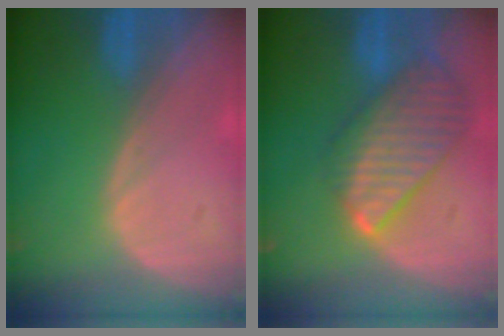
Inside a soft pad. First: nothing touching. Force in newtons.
{"total": 9.8, "press": 8.5, "slide": 4.8}